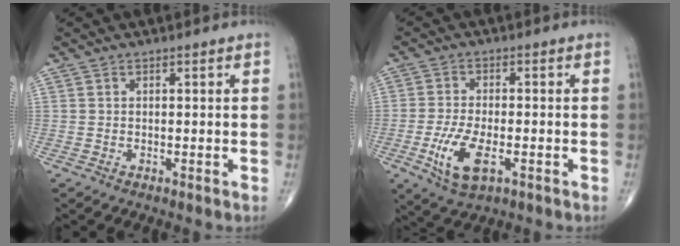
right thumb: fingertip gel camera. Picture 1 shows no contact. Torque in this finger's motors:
{"motor_torque": [0.39, 0.06, 0.71, -0.28, 0.27]}